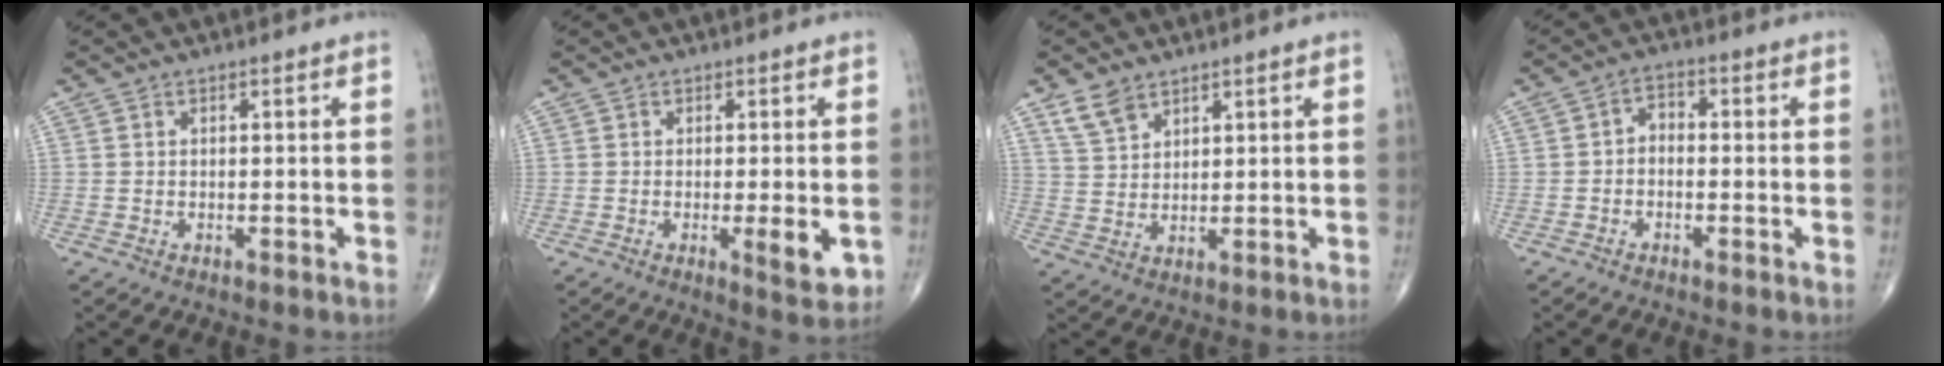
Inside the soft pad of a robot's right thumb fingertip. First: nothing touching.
{"total": 4.9, "force": [-1.0, 1.3, 4.6], "torque": [-0.065, -0.012, -0.015]}
{"total": 4.9, "force": [3.5, 2.7, 2.0], "torque": [-0.030, -0.015, 0.076]}
{"total": 2.9, "force": [-0.6, 2.0, 1.9], "torque": [-0.018, 0.019, -0.024]}